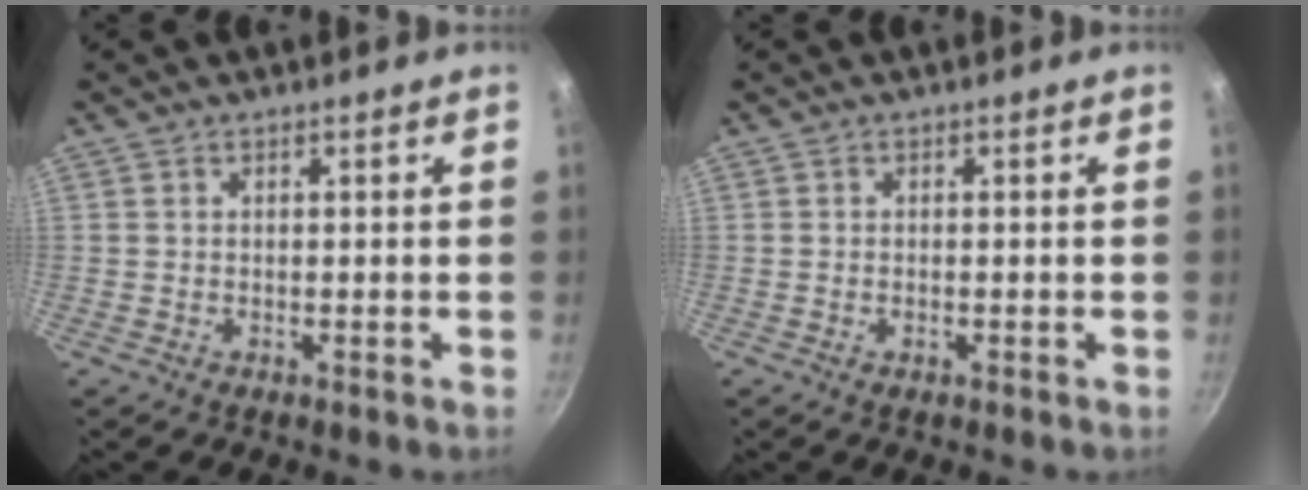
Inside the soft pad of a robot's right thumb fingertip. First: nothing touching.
{"total": 0.7, "force": [-0.3, 0.3, 0.5], "torque": [-0.010, 0.002, -0.005]}